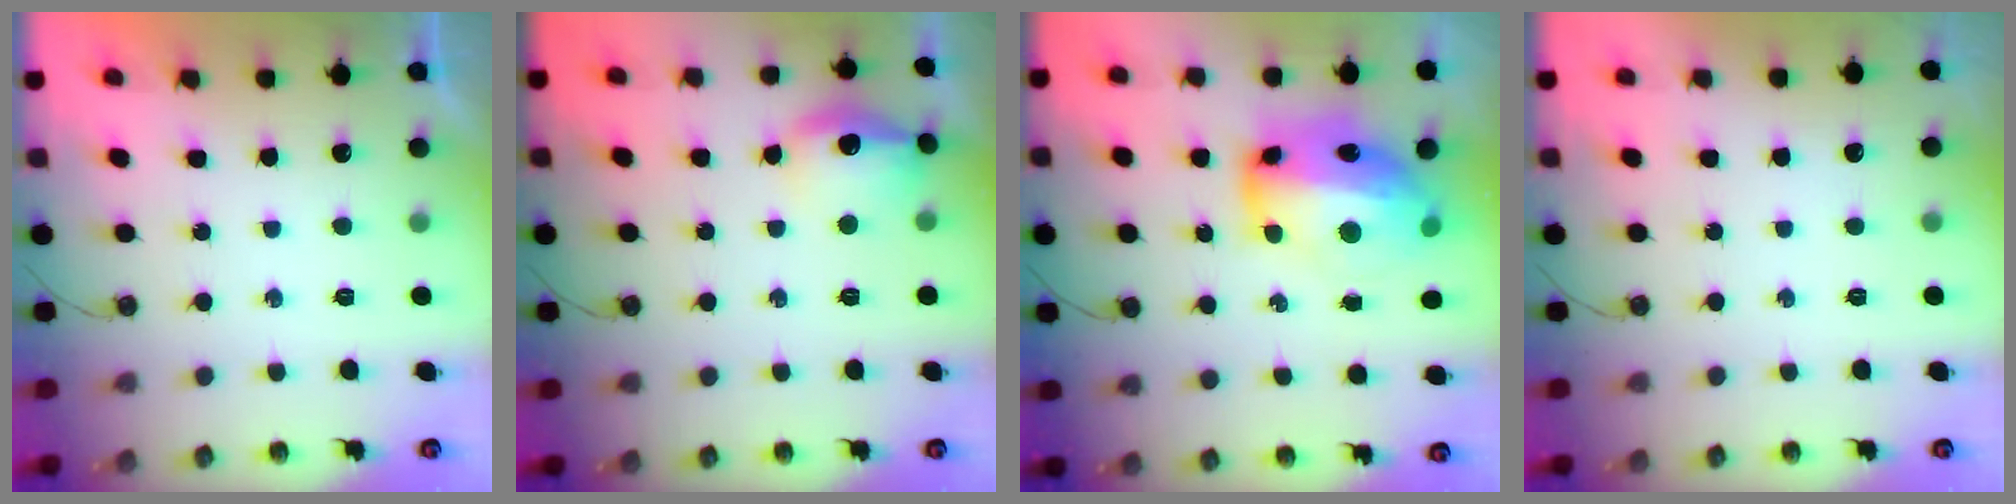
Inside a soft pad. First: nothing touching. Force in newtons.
{"total": 13.7, "press": 13.6, "slide": 1.0}
{"total": 17.9, "press": 17.8, "slide": 1.5}
{"total": 11.8, "press": 1.8, "slide": 11.7}